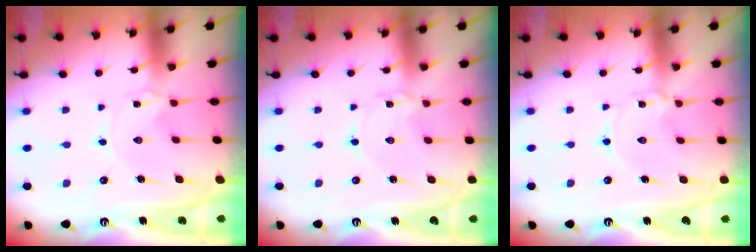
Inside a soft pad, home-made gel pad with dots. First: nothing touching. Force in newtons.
{"total": 1.9, "press": 1.8, "slide": 0.3}
{"total": 1.2, "press": 1.2, "slide": 0.2}